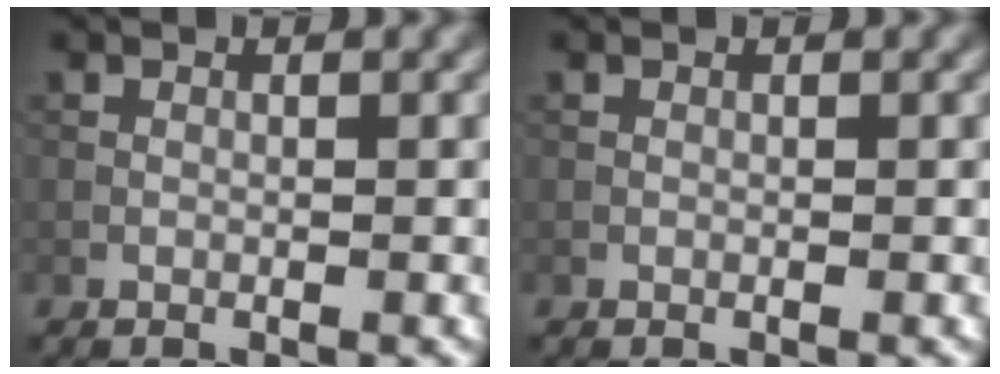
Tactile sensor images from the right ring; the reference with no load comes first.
{"total": 0.0}